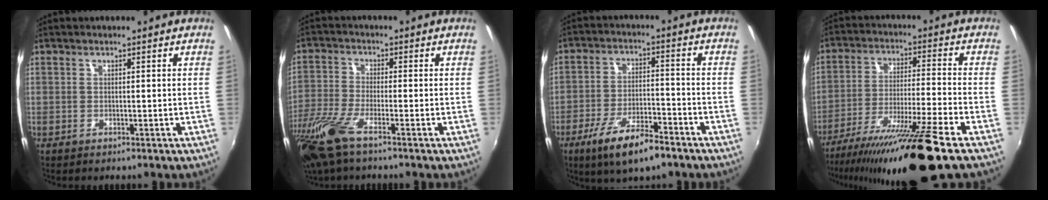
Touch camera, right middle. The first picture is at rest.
{"total": 11.0, "force": [-7.6, 2.0, 7.7], "torque": [-0.184, -0.041, -0.152]}
{"total": 11.5, "force": [-7.7, 3.2, 8.0], "torque": [-0.166, -0.016, -0.130]}
{"total": 19.4, "force": [-14.8, -1.0, 12.6], "torque": [-0.234, -0.034, -0.244]}